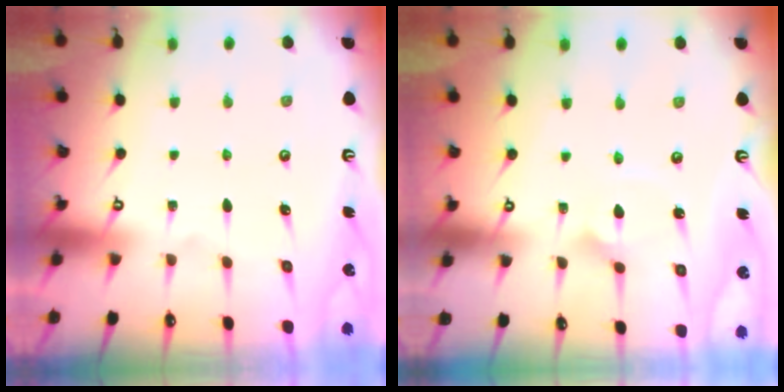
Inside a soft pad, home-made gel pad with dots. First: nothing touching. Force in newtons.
{"total": 2.7, "press": 2.7, "slide": 0.1}